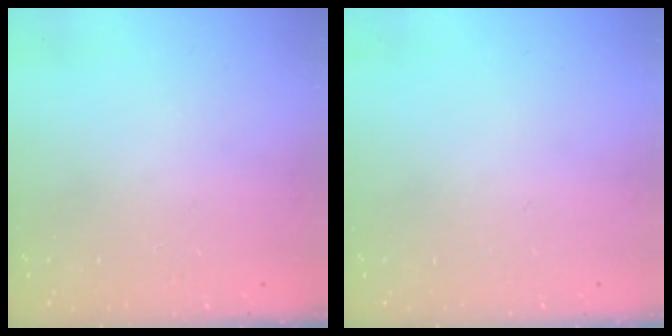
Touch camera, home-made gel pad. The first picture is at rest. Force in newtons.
{"total": 0.0}